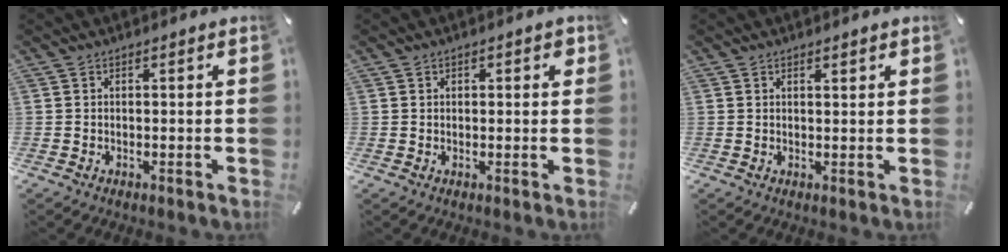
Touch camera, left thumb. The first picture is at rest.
{"total": 1.4, "force": [0.4, 0.9, 1.0], "torque": [-0.004, 0.001, 0.002]}
{"total": 1.2, "force": [0.9, 0.3, 0.6], "torque": [-0.012, -0.001, 0.017]}